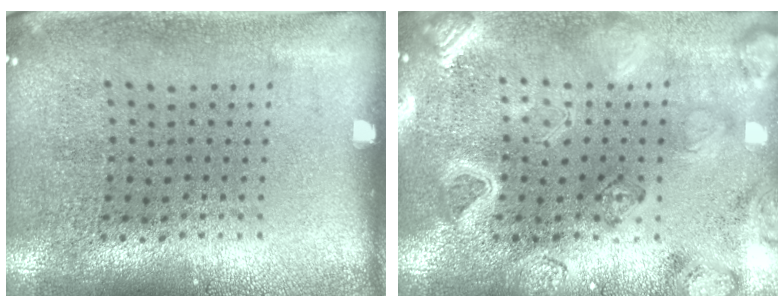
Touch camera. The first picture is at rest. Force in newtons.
{"total": 3.1, "press": 3.0, "slide": 0.7}